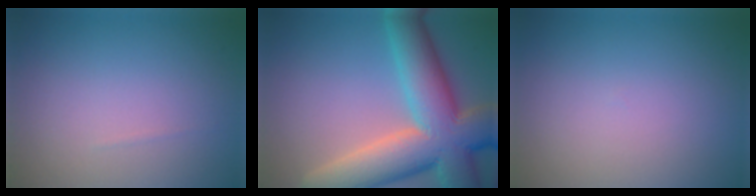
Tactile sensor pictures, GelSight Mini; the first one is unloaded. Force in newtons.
{"total": 13.3, "press": 13.3, "slide": 1.1}
{"total": 0.0}